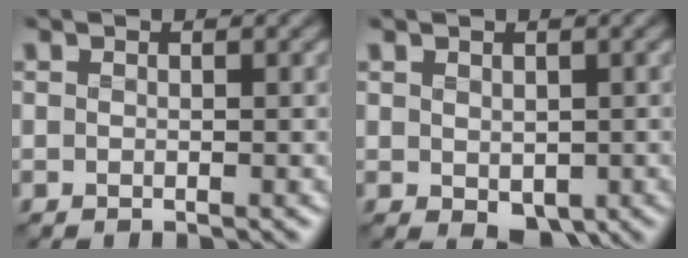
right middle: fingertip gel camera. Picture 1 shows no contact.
{"total": 2.3, "force": [-0.2, 1.5, 1.7], "torque": [-0.028, -0.010, 0.007]}